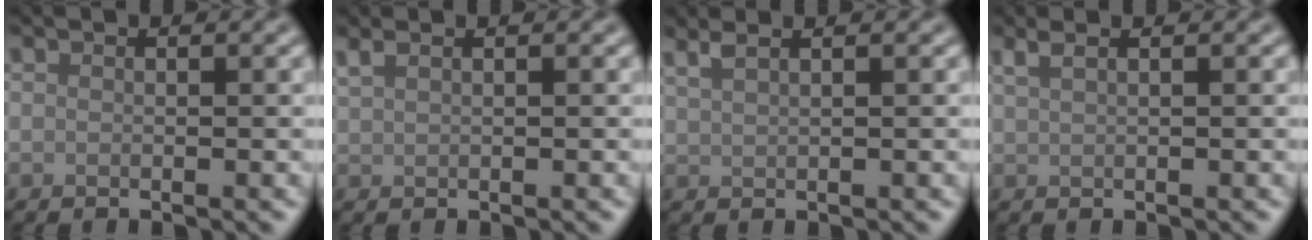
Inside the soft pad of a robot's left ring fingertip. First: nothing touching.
{"total": 1.4, "force": [1.1, 0.4, 0.7], "torque": [-0.016, 0.002, 0.025]}
{"total": 2.8, "force": [2.0, 1.0, 1.7], "torque": [-0.018, 0.012, 0.014]}
{"total": 2.2, "force": [1.5, 0.9, 1.4], "torque": [-0.019, 0.005, 0.014]}